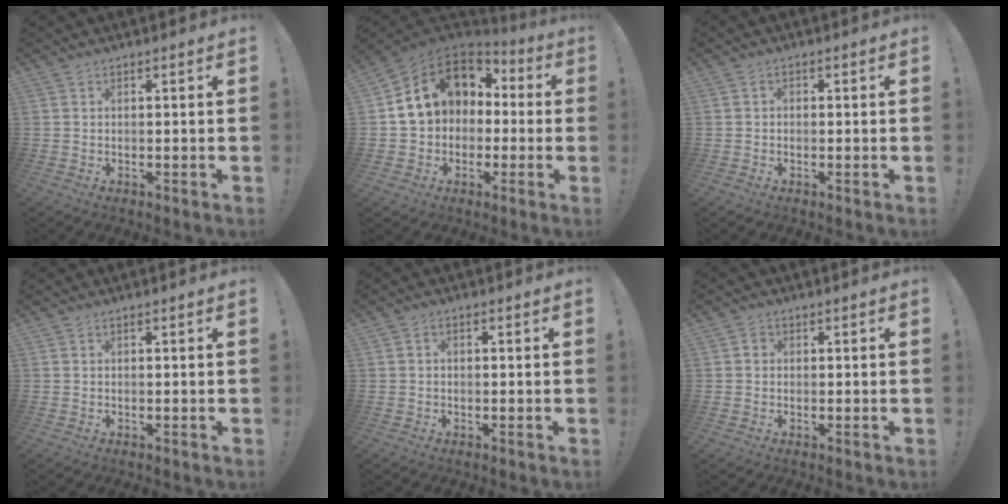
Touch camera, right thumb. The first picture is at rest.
{"total": 13.4, "force": [3.6, 10.9, 6.8], "torque": [-0.104, -0.006, 0.081]}
{"total": 1.0, "force": [-0.7, 0.5, 0.4], "torque": [-0.011, 0.005, -0.012]}
{"total": 0.0}
{"total": 1.0, "force": [-0.6, 0.5, 0.6], "torque": [-0.013, 0.005, -0.010]}
{"total": 1.2, "force": [-0.1, 1.1, 0.6], "torque": [-0.005, 0.003, -0.004]}